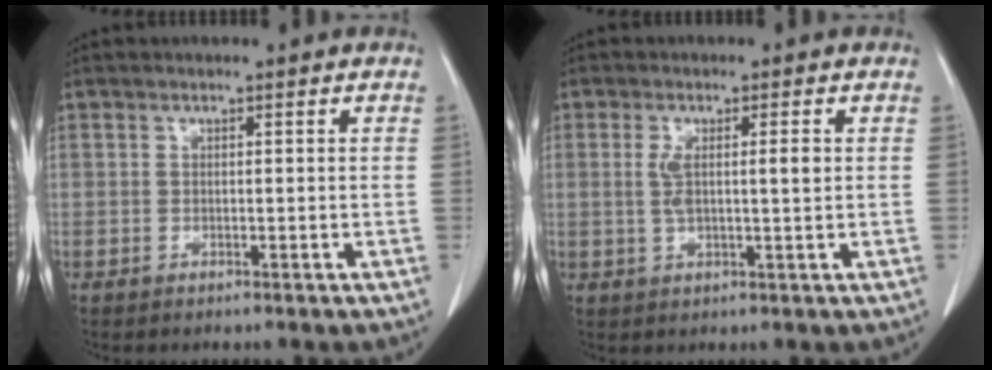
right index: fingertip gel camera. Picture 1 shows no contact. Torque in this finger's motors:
{"motor_torque": [0.15, 0.13, 0.13, 0.03]}